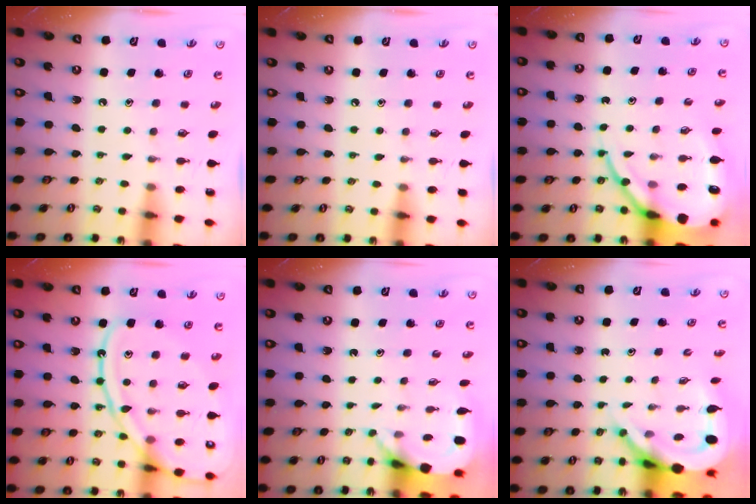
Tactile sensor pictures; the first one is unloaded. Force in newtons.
{"total": 1.0, "press": 1.0, "slide": 0.2}
{"total": 12.7, "press": 12.6, "slide": 1.2}
{"total": 14.5, "press": 14.4, "slide": 1.2}
{"total": 3.8, "press": 3.8, "slide": 0.3}
{"total": 10.3, "press": 10.2, "slide": 1.3}